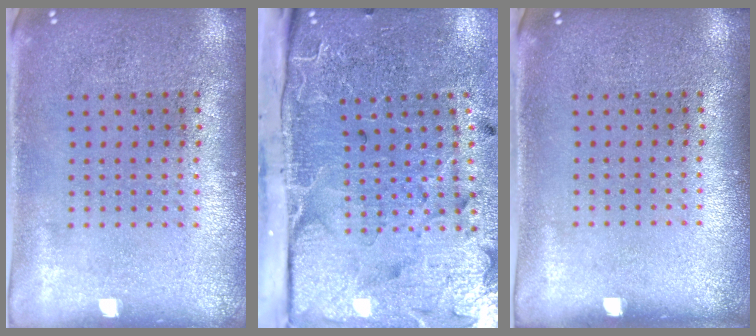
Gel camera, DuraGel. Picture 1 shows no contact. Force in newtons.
{"total": 4.9, "press": 3.9, "slide": 3.0}
{"total": 0.0}